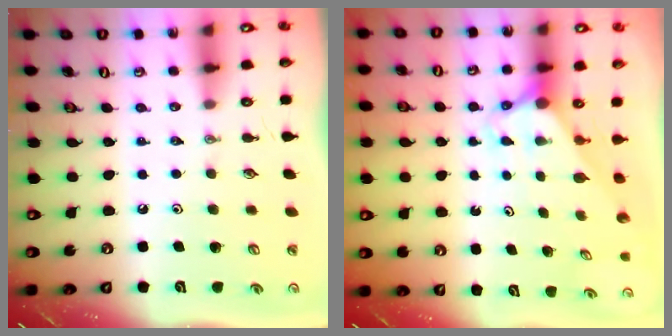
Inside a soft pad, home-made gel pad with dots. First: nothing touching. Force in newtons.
{"total": 2.8, "press": 2.8, "slide": 0.0}